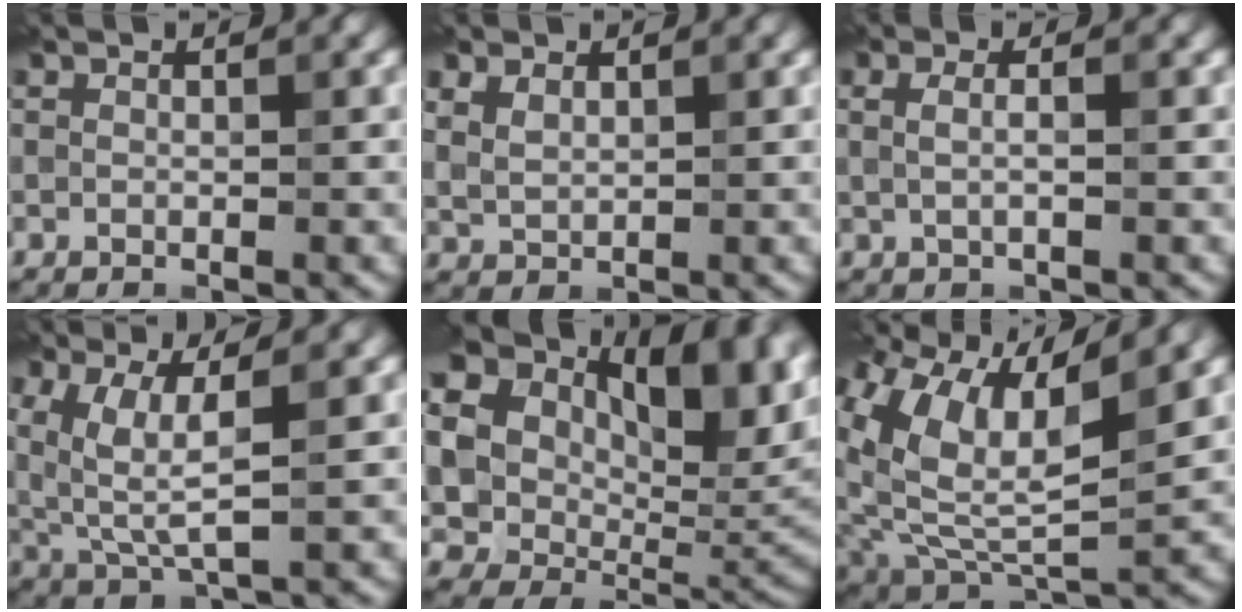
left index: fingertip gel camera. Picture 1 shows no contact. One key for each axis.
{"total": 1.6, "fx": 0.9, "fy": 0.9, "fz": 1.0, "tx": -0.028, "ty": 0.001, "tz": 0.025}
{"total": 2.1, "fx": 0.6, "fy": 0.8, "fz": 1.9, "tx": -0.031, "ty": 0.010, "tz": -0.003}
{"total": 4.4, "fx": 1.0, "fy": 0.9, "fz": 4.2, "tx": -0.098, "ty": -0.006, "tz": 0.029}
{"total": 22.0, "fx": 8.5, "fy": 14.8, "fz": 13.9, "tx": -0.289, "ty": 0.037, "tz": 0.172}
{"total": 10.0, "fx": 4.2, "fy": 4.0, "fz": 8.1, "tx": -0.185, "ty": 0.012, "tz": 0.081}